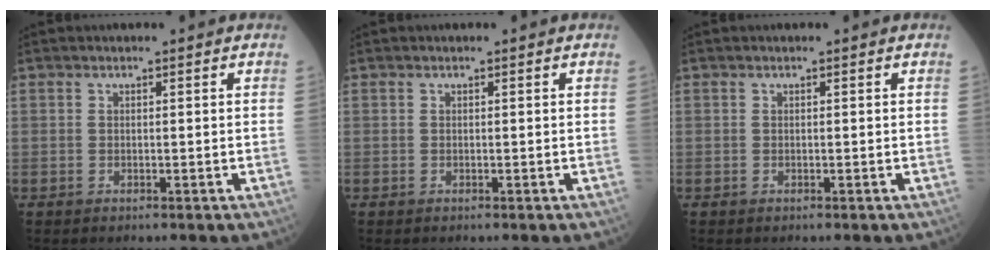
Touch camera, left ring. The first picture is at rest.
{"total": 0.0}
{"total": 0.0}